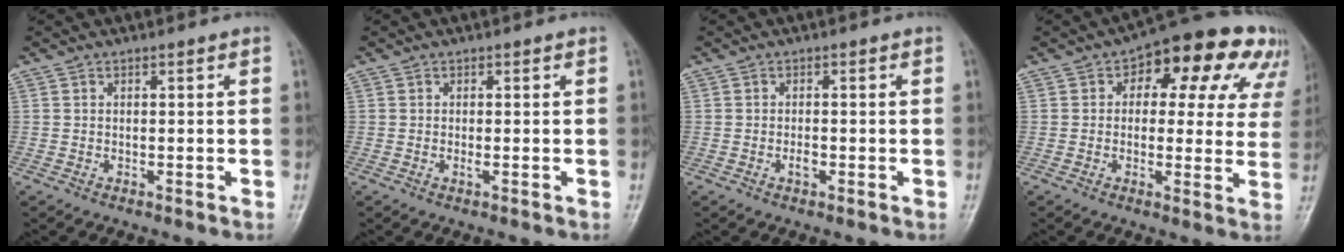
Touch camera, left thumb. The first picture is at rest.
{"total": 0.6, "force": [0.0, 0.2, 0.5], "torque": [-0.011, -0.002, -0.004]}
{"total": 1.4, "force": [-0.5, 0.8, 1.0], "torque": [-0.016, 0.001, -0.011]}
{"total": 16.4, "force": [6.9, 9.2, 11.7], "torque": [-0.086, 0.014, 0.076]}